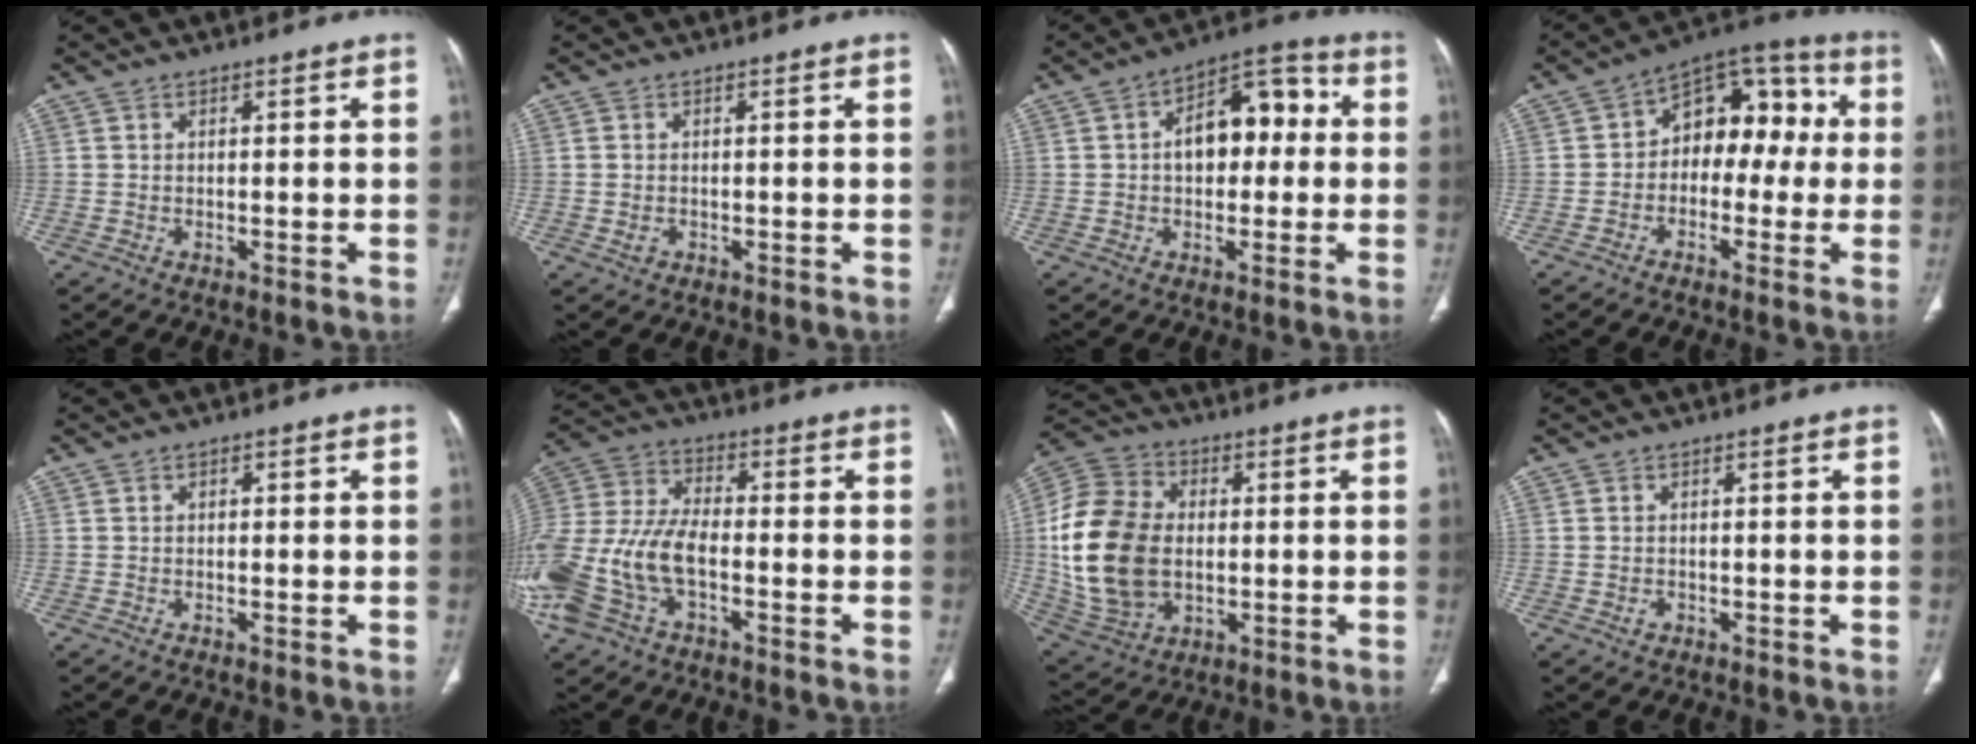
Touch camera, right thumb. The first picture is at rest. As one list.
[{"total": 1.4, "force": [-0.3, 1.2, 0.7], "torque": [-0.015, 0.004, -0.001]}, {"total": 12.2, "force": [1.0, 7.4, 9.6], "torque": [-0.110, 0.038, 0.008]}, {"total": 13.3, "force": [0.2, 8.9, 9.9], "torque": [-0.083, 0.051, -0.016]}, {"total": 0.6, "force": [0.1, 0.4, 0.5], "torque": [-0.008, 0.002, 0.001]}, {"total": 19.3, "force": [-5.6, 11.2, 14.8], "torque": [-0.351, 0.024, -0.102]}, {"total": 21.3, "force": [0.2, 15.1, 15.0], "torque": [-0.294, 0.007, 0.017]}, {"total": 1.3, "force": [-0.3, 1.1, 0.6], "torque": [-0.011, 0.006, -0.002]}]